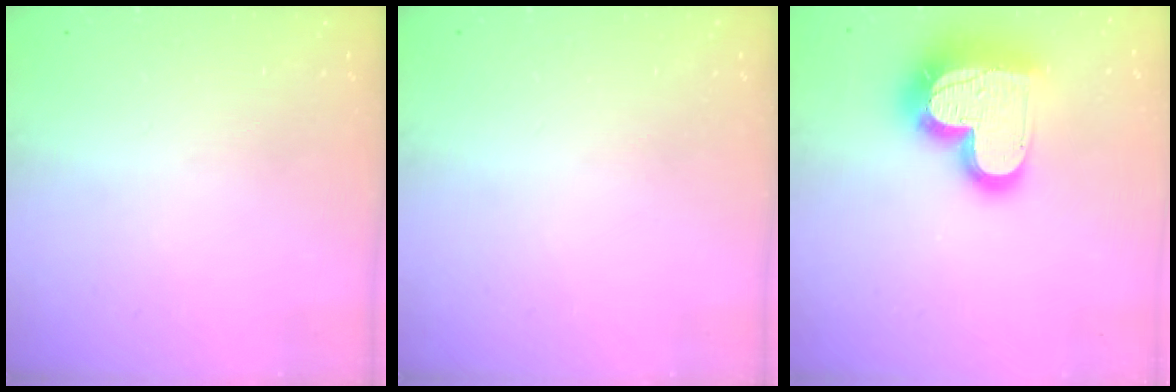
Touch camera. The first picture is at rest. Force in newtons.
{"total": 0.0}
{"total": 21.1, "press": 21.0, "slide": 1.9}